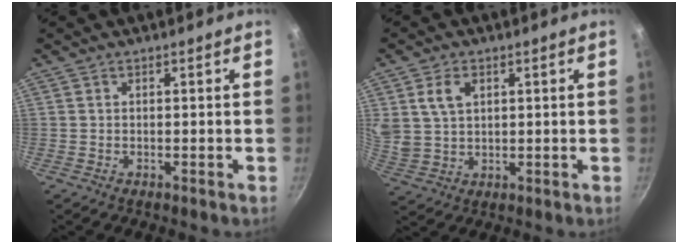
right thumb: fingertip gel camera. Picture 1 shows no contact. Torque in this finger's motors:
{"motor_torque": [0.51, 1.57, 0.97, 0.56, 0.09]}